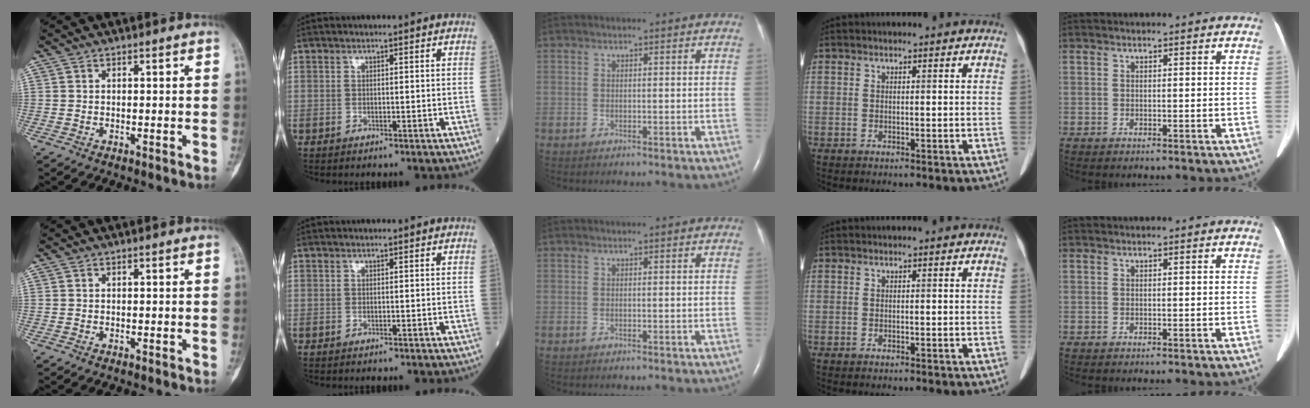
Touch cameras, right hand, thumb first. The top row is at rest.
{}